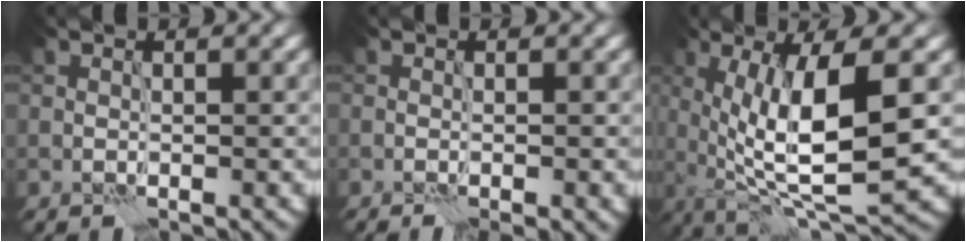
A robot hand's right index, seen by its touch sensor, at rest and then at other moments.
{"total": 0.9, "force": [-0.4, -0.1, 0.8], "torque": [-0.013, -0.002, -0.008]}
{"total": 10.5, "force": [-0.3, 2.9, 10.1], "torque": [-0.163, -0.010, -0.002]}